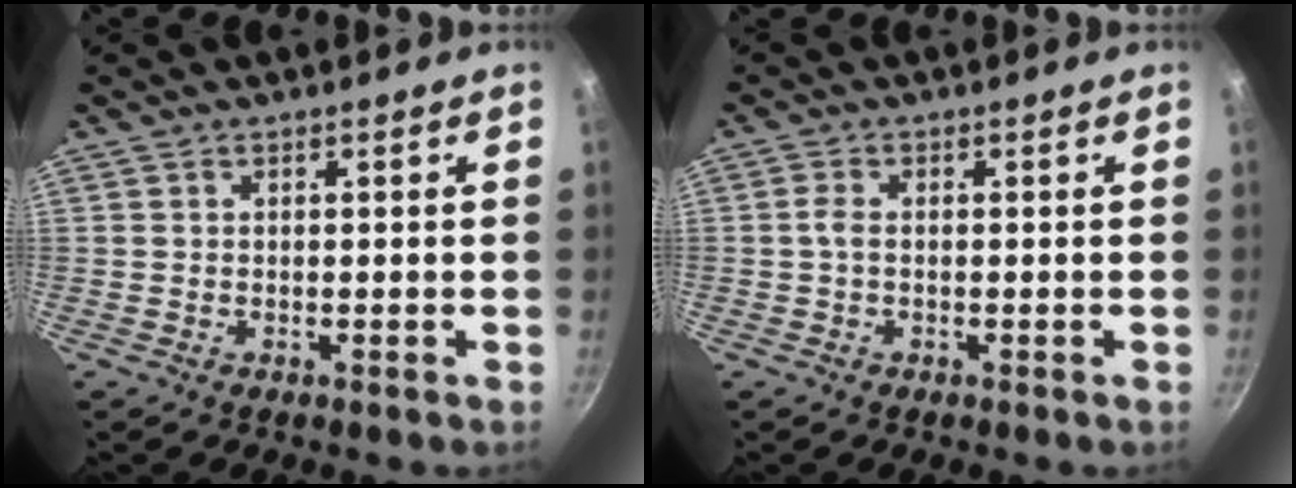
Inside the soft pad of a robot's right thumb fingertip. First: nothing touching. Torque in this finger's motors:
{"motor_torque": [0.26, 0.50, 0.30, -0.15, 0.04]}